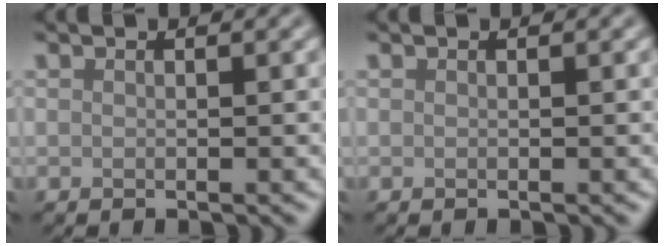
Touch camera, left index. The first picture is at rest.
{"total": 0.0}